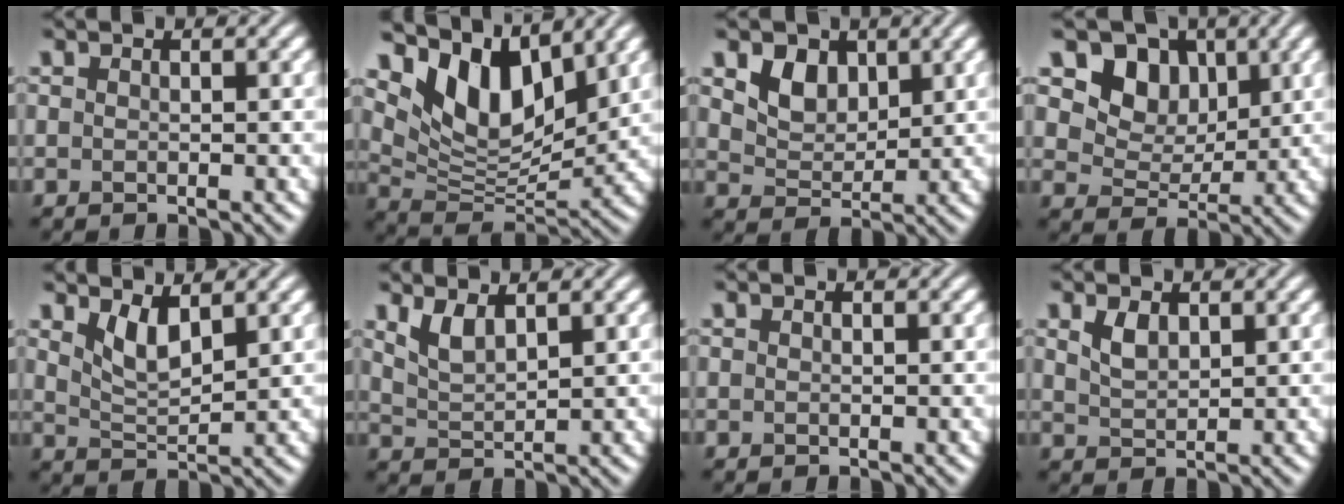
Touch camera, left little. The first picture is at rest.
{"total": 8.7, "force": [5.3, 4.2, 5.5], "torque": [-0.102, -0.005, 0.095]}
{"total": 3.7, "force": [1.8, 2.6, 1.8], "torque": [-0.046, -0.014, 0.033]}
{"total": 7.1, "force": [3.5, 5.4, 3.1], "torque": [-0.076, -0.015, 0.076]}
{"total": 2.9, "force": [1.8, 1.0, 2.1], "torque": [-0.045, -0.012, 0.040]}
{"total": 2.5, "force": [1.7, 0.9, 1.6], "torque": [-0.039, -0.008, 0.039]}
{"total": 0.0}
{"total": 2.0, "force": [1.1, 1.1, 1.3], "torque": [-0.031, 0.000, 0.027]}